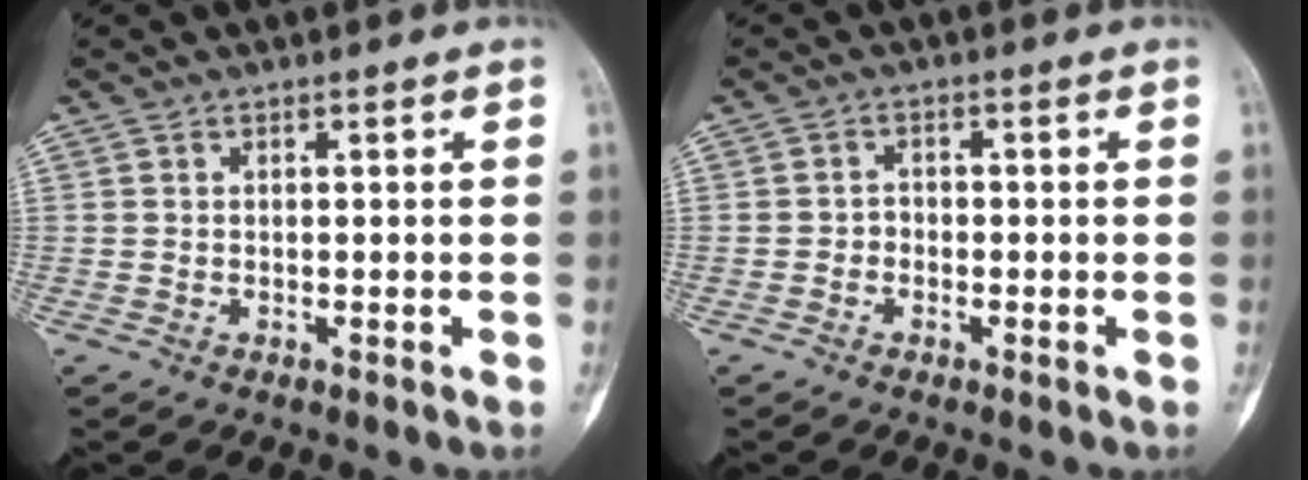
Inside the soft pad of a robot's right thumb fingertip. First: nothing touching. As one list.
[{"total": 1.7, "force": [-0.7, 1.4, 0.6], "torque": [-0.001, 0.009, -0.019]}]